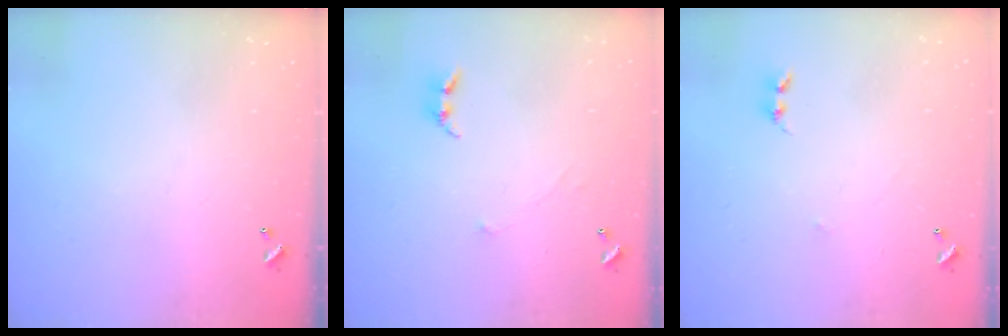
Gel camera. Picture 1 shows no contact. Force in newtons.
{"total": 0.7, "press": 0.6, "slide": 0.5}
{"total": 2.5, "press": 2.4, "slide": 0.4}